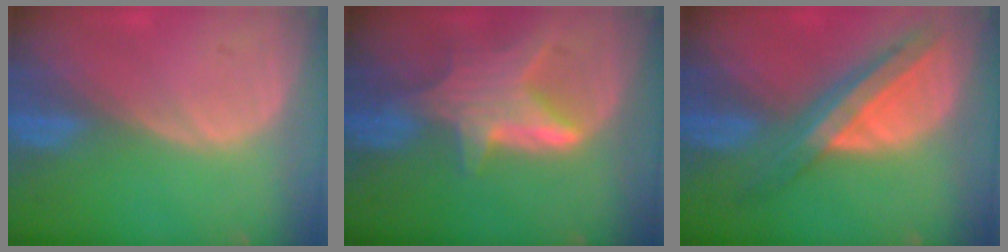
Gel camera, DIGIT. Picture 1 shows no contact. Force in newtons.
{"total": 7.0, "press": 6.7, "slide": 2.0}
{"total": 8.3, "press": 7.1, "slide": 4.4}